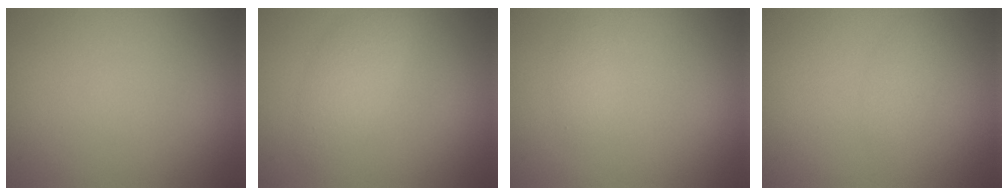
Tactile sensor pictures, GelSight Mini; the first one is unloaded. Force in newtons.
{"total": 2.7, "press": 2.7, "slide": 0.1}
{"total": 0.8, "press": 0.8, "slide": 0.0}
{"total": 1.1, "press": 1.1, "slide": 0.1}